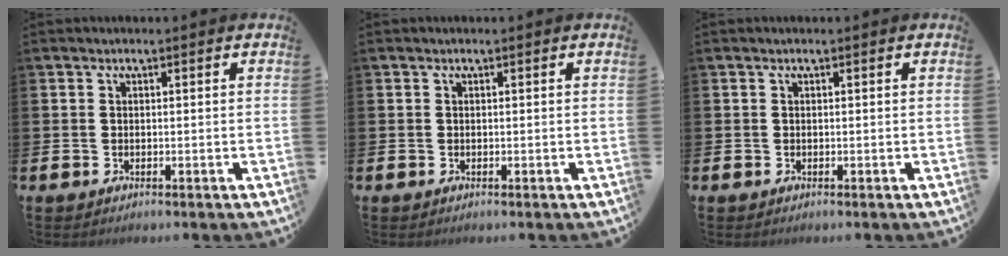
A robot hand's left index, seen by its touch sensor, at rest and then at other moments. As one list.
[{"total": 0.0}, {"total": 0.0}]